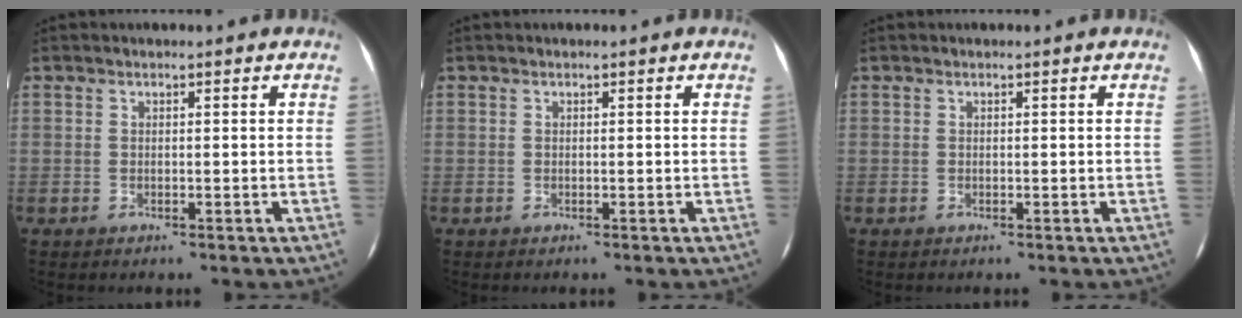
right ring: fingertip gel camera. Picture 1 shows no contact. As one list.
[{"total": 0.0}, {"total": 0.0}]